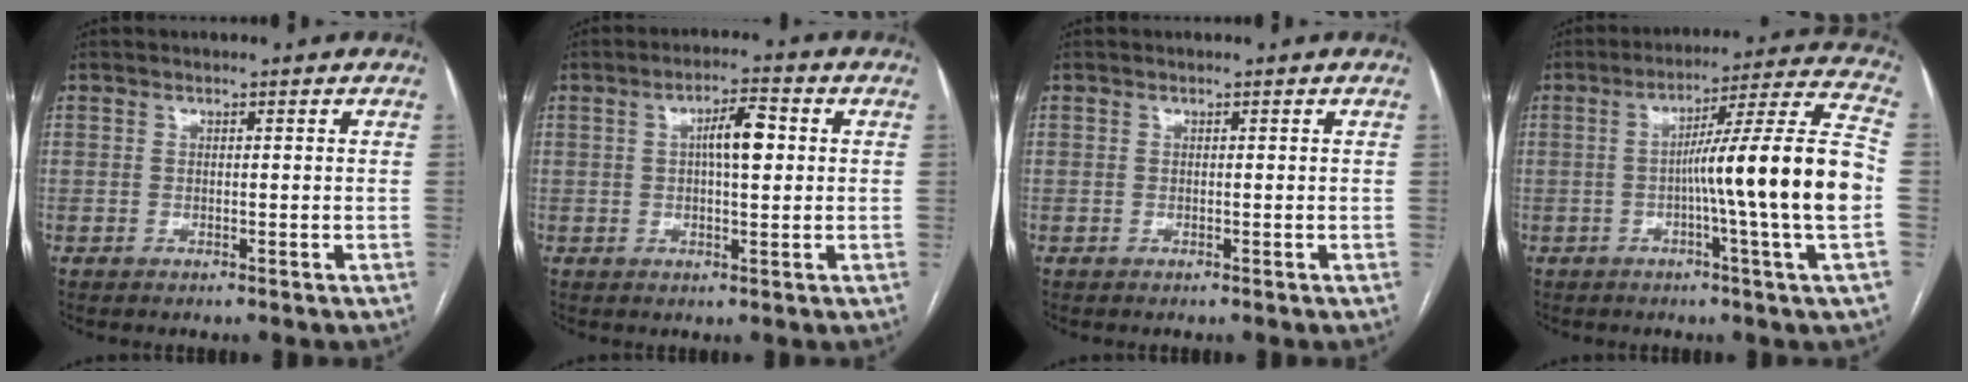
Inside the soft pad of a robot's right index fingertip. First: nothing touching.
{"total": 5.5, "force": [0.9, 1.3, 5.3], "torque": [-0.092, 0.013, 0.014]}
{"total": 0.0}
{"total": 16.7, "force": [-2.3, -2.0, 16.4], "torque": [-0.245, 0.006, -0.046]}